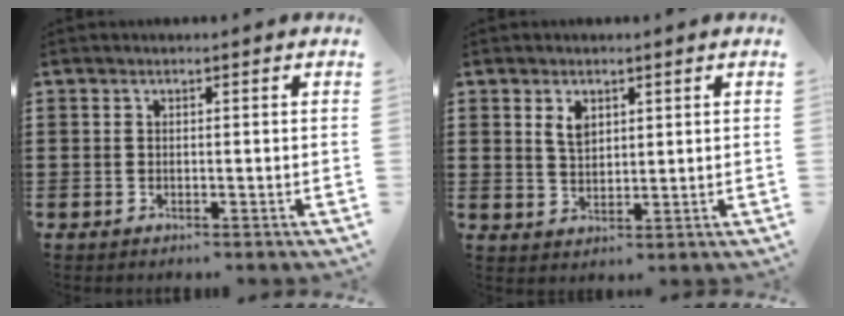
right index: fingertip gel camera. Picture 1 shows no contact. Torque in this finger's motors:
{"motor_torque": [0.04, 0.00, 0.32, 0.06]}